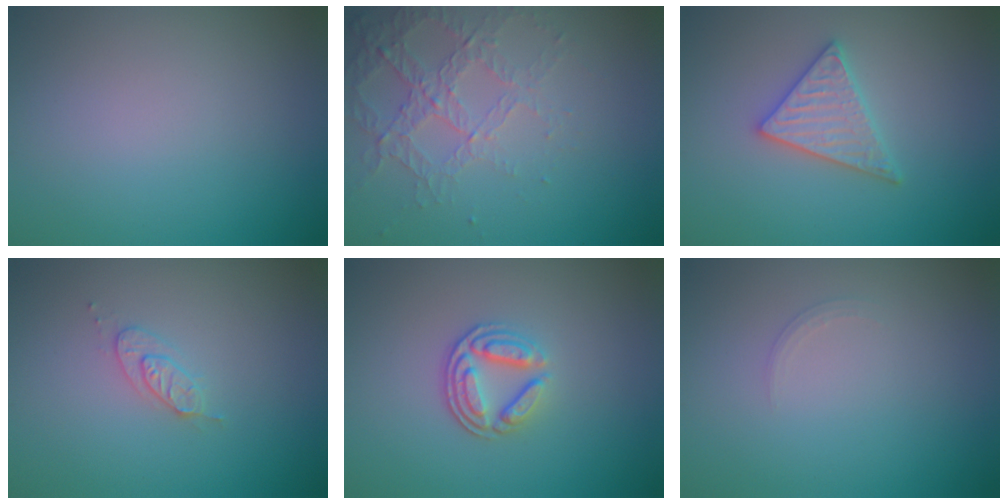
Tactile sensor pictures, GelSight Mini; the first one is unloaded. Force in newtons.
{"total": 4.3, "press": 2.9, "slide": 3.1}
{"total": 3.3, "press": 3.3, "slide": 0.5}
{"total": 1.7, "press": 1.6, "slide": 0.2}
{"total": 3.4, "press": 2.7, "slide": 2.1}
{"total": 0.7, "press": 0.7, "slide": 0.1}